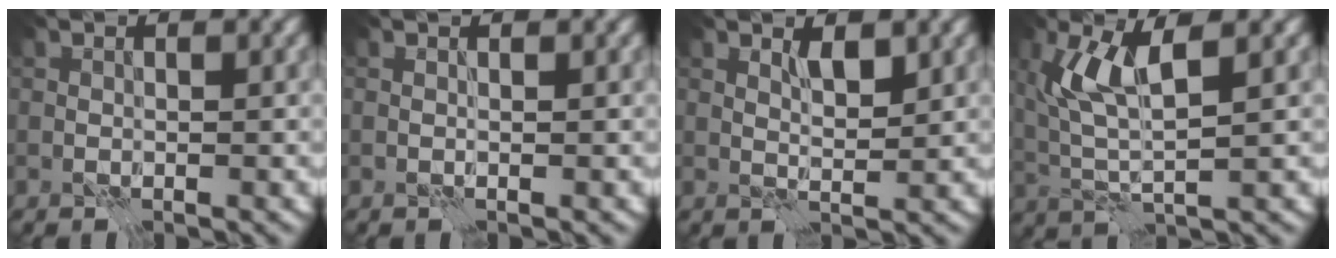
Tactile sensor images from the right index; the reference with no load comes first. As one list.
[{"total": 0.6, "force": [0.4, -0.5, 0.1], "torque": [0.000, 0.004, 0.003]}, {"total": 1.5, "force": [1.2, 0.0, 0.9], "torque": [-0.015, -0.001, 0.020]}, {"total": 5.7, "force": [2.6, 1.4, 4.8], "torque": [-0.110, 0.000, 0.050]}]